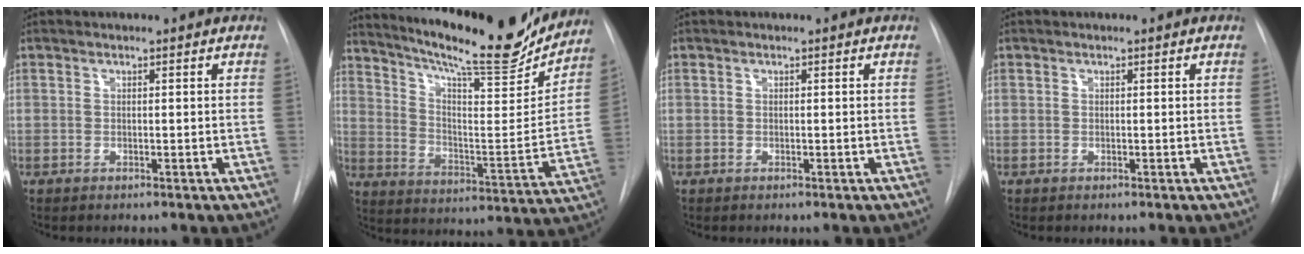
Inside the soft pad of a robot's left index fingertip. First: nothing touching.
{"total": 22.7, "force": [19.7, 3.6, 10.7], "torque": [-0.176, -0.039, 0.279]}
{"total": 0.0}
{"total": 0.0}